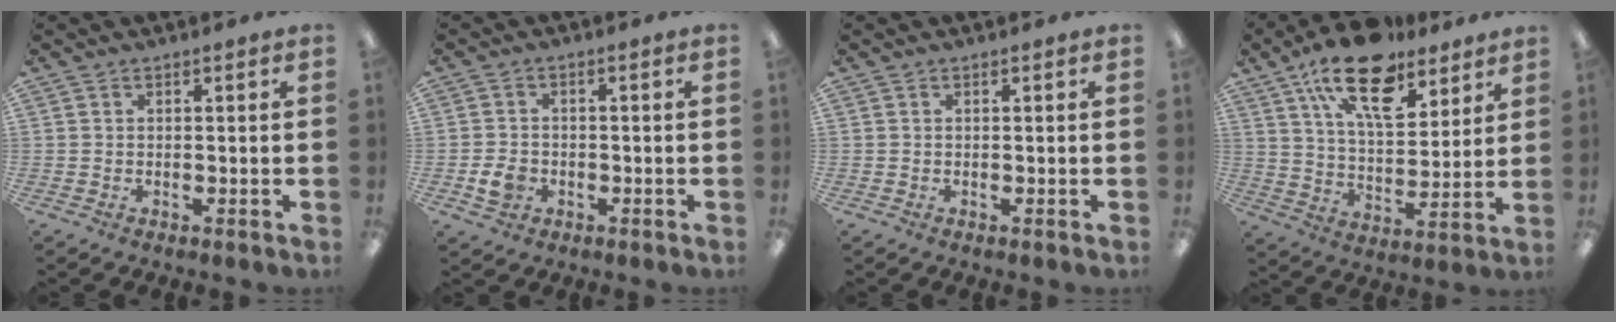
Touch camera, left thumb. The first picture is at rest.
{"total": 4.0, "force": [-1.5, 3.1, 2.0], "torque": [-0.037, 0.004, -0.027]}
{"total": 0.0}
{"total": 19.8, "force": [12.7, 9.4, 12.0], "torque": [-0.195, -0.059, 0.219]}